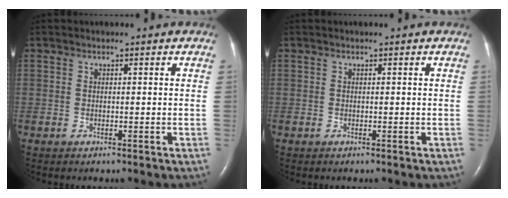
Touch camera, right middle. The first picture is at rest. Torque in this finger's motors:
{"motor_torque": [0.00, 0.00, 0.00, 0.01]}